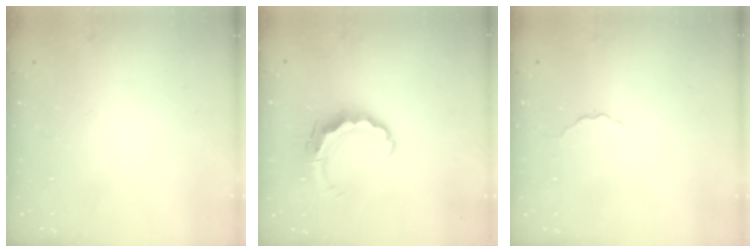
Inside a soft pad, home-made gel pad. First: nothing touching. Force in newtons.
{"total": 7.4, "press": 7.4, "slide": 0.2}
{"total": 2.6, "press": 2.4, "slide": 0.9}